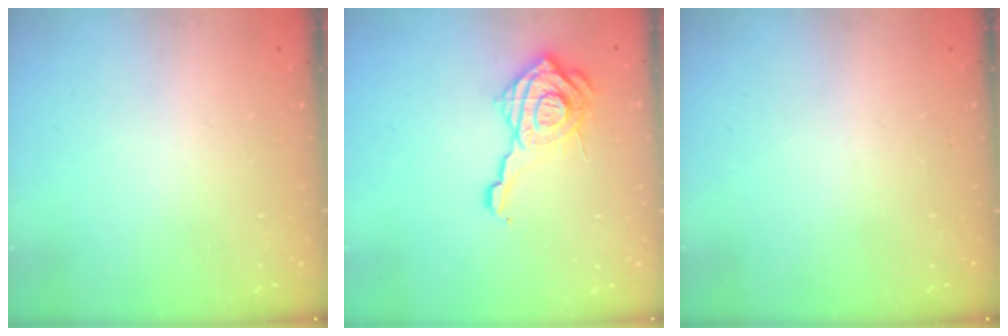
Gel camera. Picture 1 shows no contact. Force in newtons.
{"total": 14.8, "press": 14.7, "slide": 1.5}
{"total": 0.0}